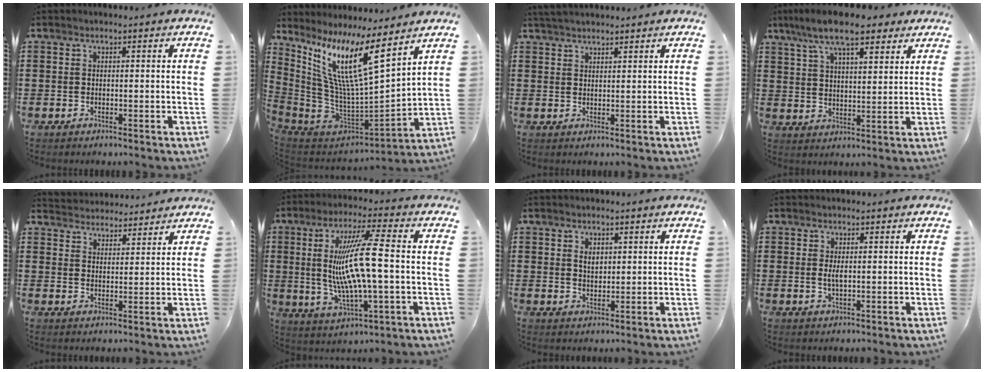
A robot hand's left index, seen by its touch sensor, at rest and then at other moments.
{"total": 13.6, "force": [7.3, 1.5, 11.4], "torque": [-0.264, -0.068, 0.112]}
{"total": 2.1, "force": [2.0, 0.1, 0.4], "torque": [-0.012, 0.002, 0.040]}
{"total": 10.3, "force": [7.7, 2.9, 6.2], "torque": [-0.142, -0.005, 0.139]}
{"total": 3.4, "force": [3.4, 0.4, -0.5], "torque": [-0.003, -0.014, 0.062]}
{"total": 12.2, "force": [0.4, 2.1, 12.0], "torque": [-0.238, 0.000, 0.000]}
{"total": 2.1, "force": [0.8, 1.3, 1.5], "torque": [-0.024, 0.002, 0.014]}
{"total": 1.9, "force": [0.2, 0.5, 1.8], "torque": [-0.042, -0.003, 0.000]}